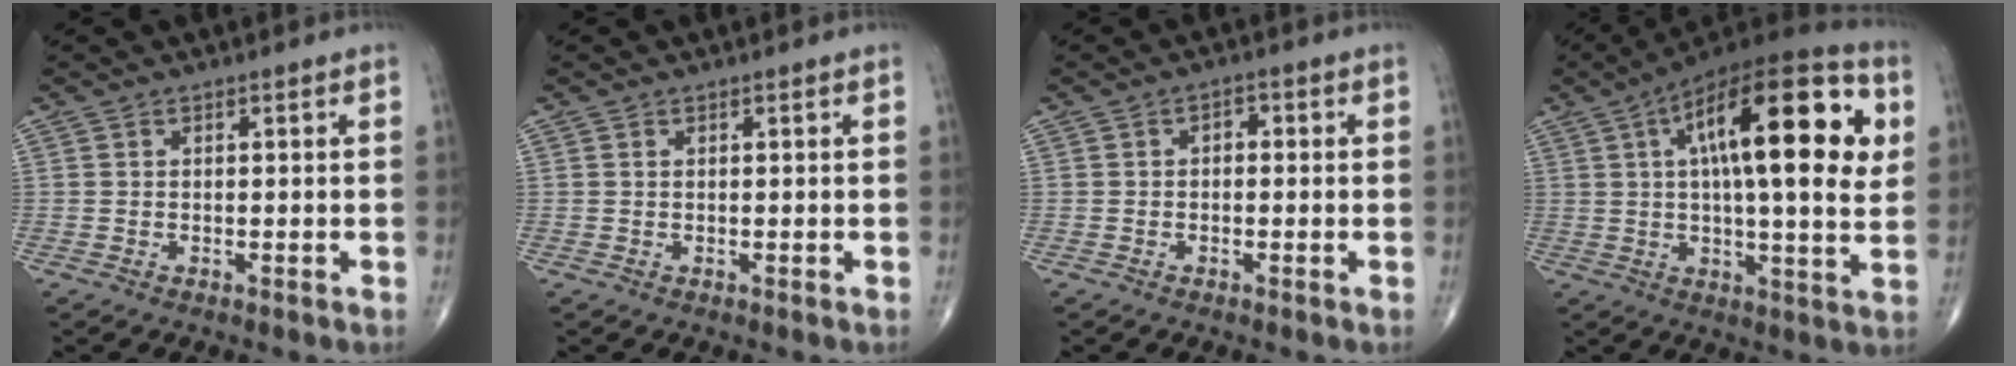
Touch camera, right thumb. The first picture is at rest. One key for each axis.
{"total": 0.0}
{"total": 1.9, "fx": 0.0, "fy": 1.3, "fz": 1.4, "tx": -0.011, "ty": 0.007, "tz": -0.006}
{"total": 26.8, "fx": 6.8, "fy": 8.6, "fz": 24.4, "tx": -0.363, "ty": 0.013, "tz": 0.087}